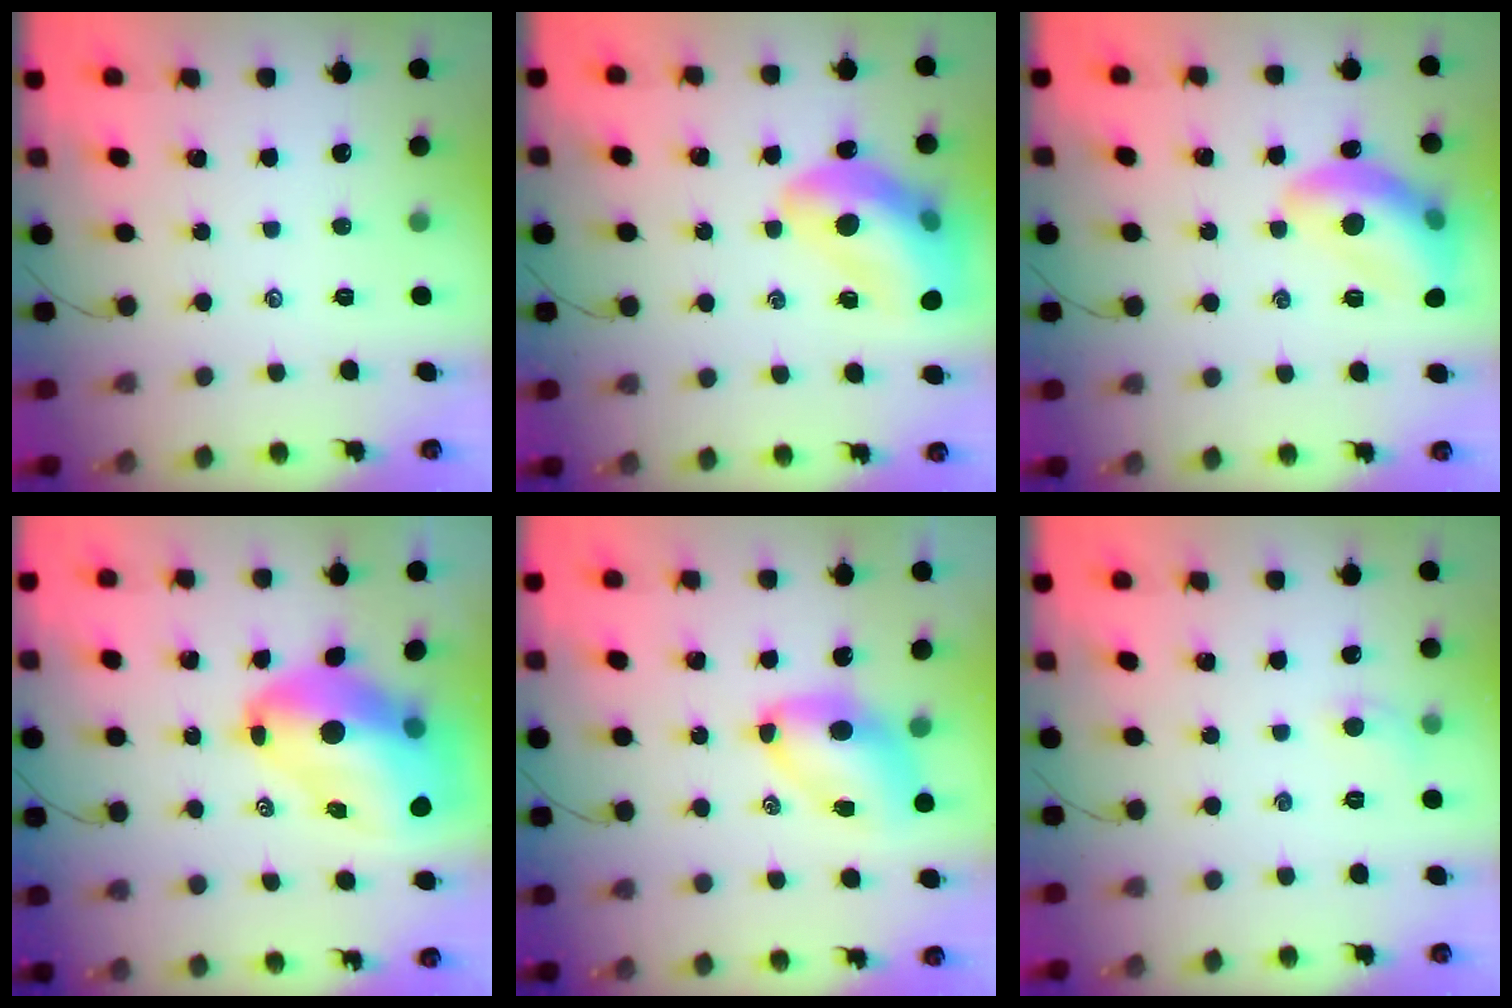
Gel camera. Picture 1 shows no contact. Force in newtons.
{"total": 18.8, "press": 18.6, "slide": 2.9}
{"total": 15.1, "press": 15.0, "slide": 1.5}
{"total": 17.4, "press": 16.8, "slide": 4.7}
{"total": 7.7, "press": 7.5, "slide": 1.8}
{"total": 4.8, "press": 4.5, "slide": 1.6}